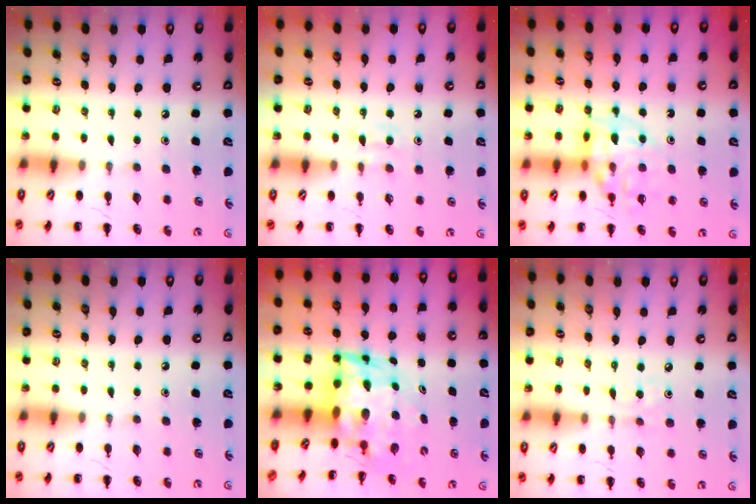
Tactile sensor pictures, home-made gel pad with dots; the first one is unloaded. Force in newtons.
{"total": 4.9, "press": 4.7, "slide": 1.4}
{"total": 13.0, "press": 12.7, "slide": 2.4}
{"total": 0.0}
{"total": 7.3, "press": 7.0, "slide": 2.2}
{"total": 3.0, "press": 2.8, "slide": 1.1}